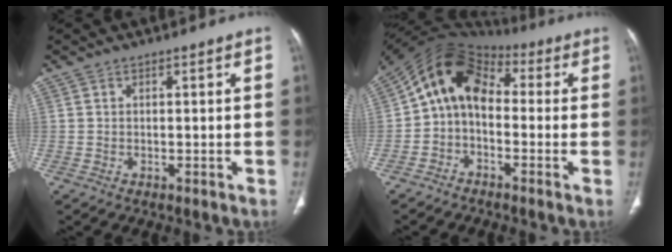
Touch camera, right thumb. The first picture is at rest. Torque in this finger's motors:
{"motor_torque": [-0.18, 1.30, 1.29, -0.31, 0.16]}